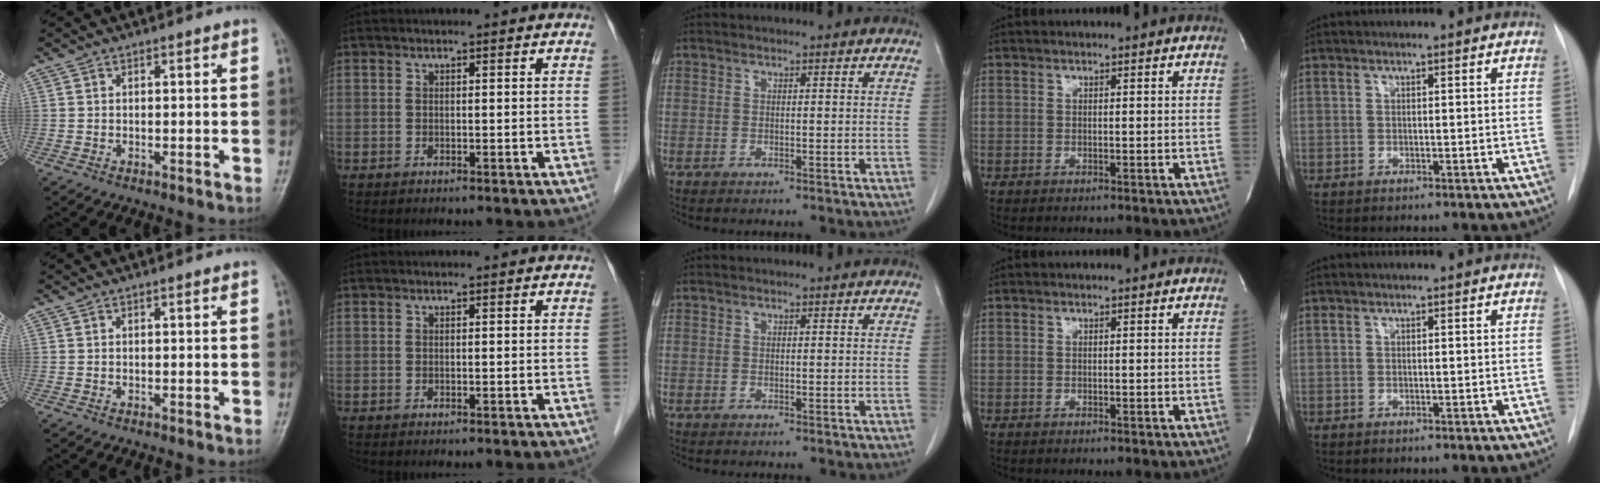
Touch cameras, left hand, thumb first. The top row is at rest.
{}